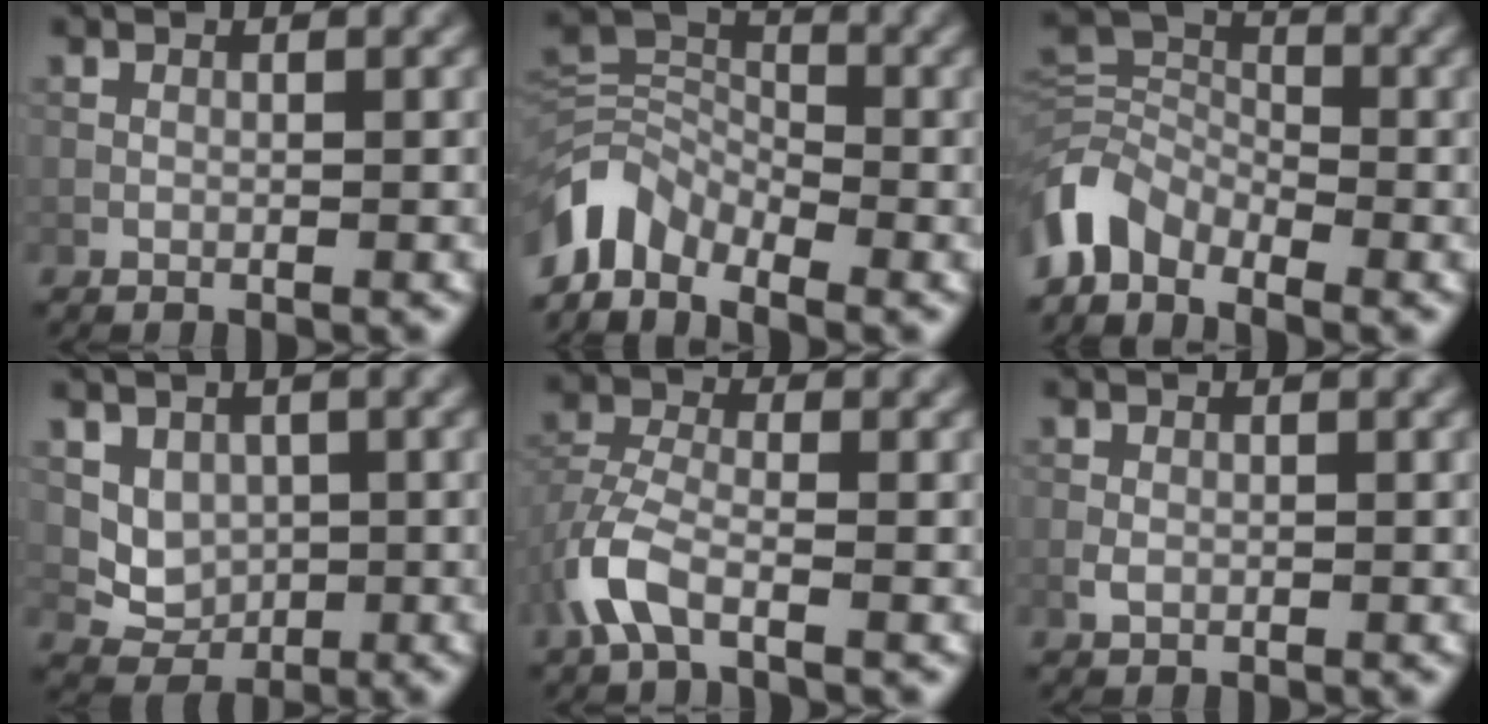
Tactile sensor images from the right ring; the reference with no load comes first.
{"total": 5.4, "force": [-4.0, 3.0, 2.1], "torque": [-0.034, -0.004, -0.090]}
{"total": 5.1, "force": [-3.5, 3.1, 2.1], "torque": [-0.041, -0.002, -0.086]}
{"total": 3.0, "force": [0.7, 2.6, 1.4], "torque": [-0.022, -0.007, 0.020]}
{"total": 4.5, "force": [-2.4, 1.9, 3.3], "torque": [-0.079, 0.001, -0.062]}
{"total": 0.9, "force": [-0.2, 0.6, 0.5], "torque": [-0.010, 0.000, -0.005]}